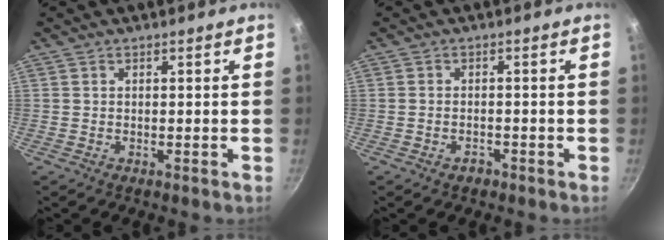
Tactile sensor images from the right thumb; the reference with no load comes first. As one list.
[{"total": 1.7, "force": [-1.1, 1.1, 0.7], "torque": [-0.008, 0.012, -0.014]}]